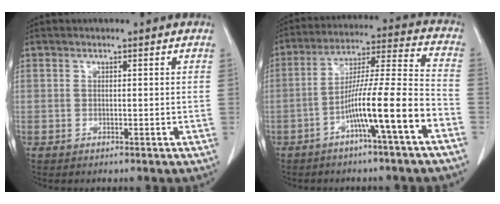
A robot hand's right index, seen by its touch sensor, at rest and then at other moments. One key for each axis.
{"total": 13.1, "fx": -6.0, "fy": -0.5, "fz": 11.6, "tx": -0.202, "ty": 0.016, "tz": -0.102}